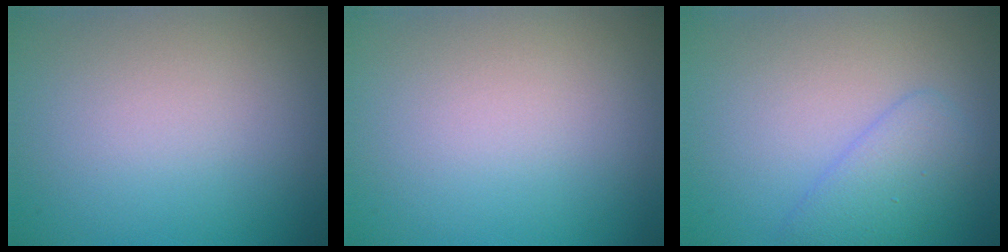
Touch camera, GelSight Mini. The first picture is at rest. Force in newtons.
{"total": 0.0}
{"total": 2.8, "press": 2.8, "slide": 0.1}